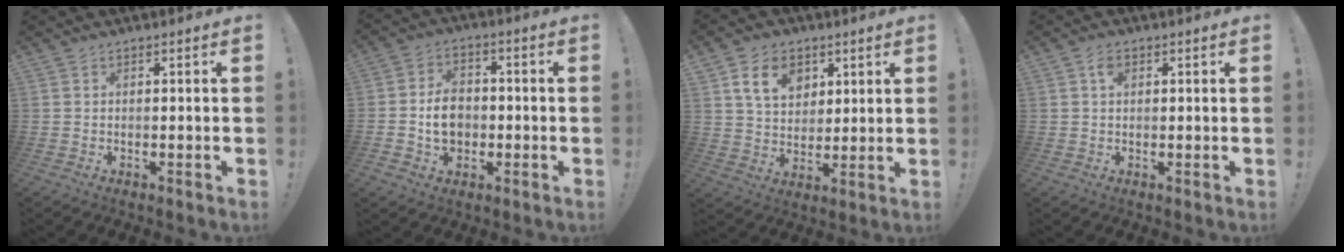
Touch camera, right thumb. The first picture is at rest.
{"total": 9.3, "force": [-1.2, 7.4, 5.5], "torque": [-0.087, 0.009, -0.022]}
{"total": 11.8, "force": [5.7, 8.6, 5.6], "torque": [-0.080, -0.018, 0.109]}
{"total": 2.5, "force": [0.9, 1.7, 1.6], "torque": [-0.021, 0.000, 0.013]}